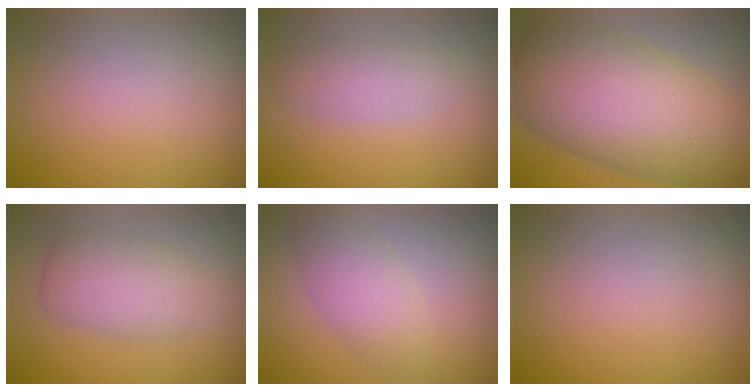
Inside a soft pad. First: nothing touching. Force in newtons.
{"total": 2.3, "press": 2.3, "slide": 0.1}
{"total": 11.8, "press": 11.7, "slide": 0.5}
{"total": 4.0, "press": 4.0, "slide": 0.1}
{"total": 3.2, "press": 3.2, "slide": 0.0}
{"total": 0.0}